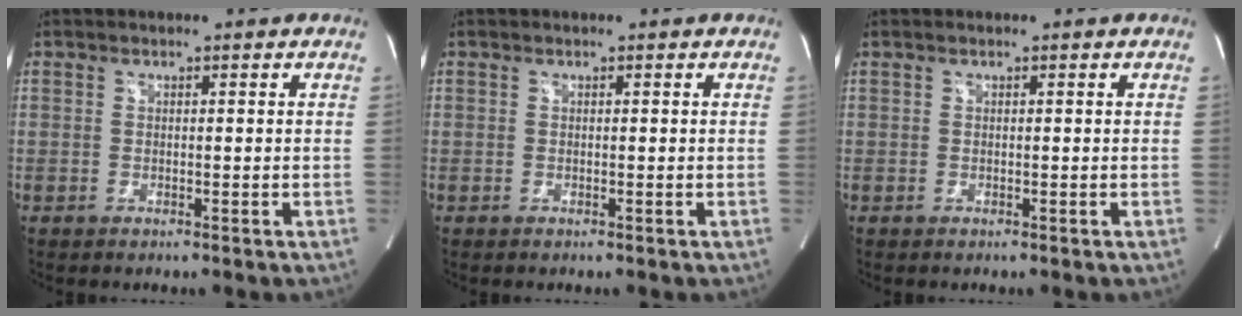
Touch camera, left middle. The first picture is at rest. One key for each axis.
{"total": 0.0}
{"total": 0.0}